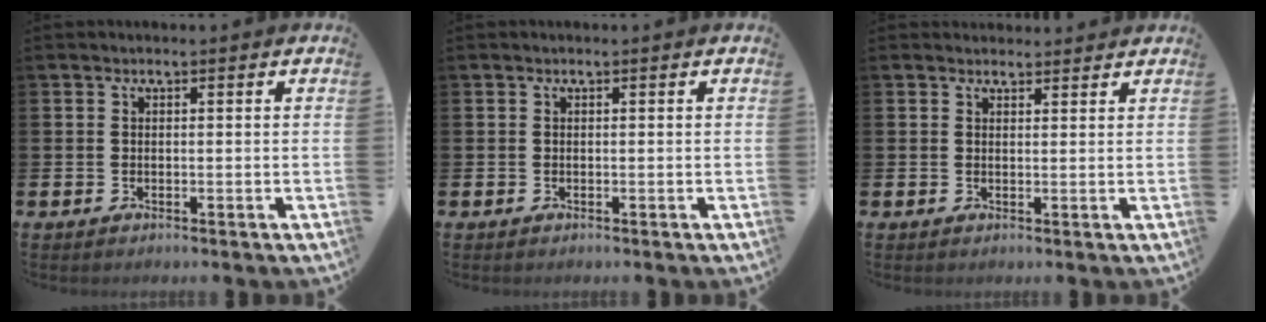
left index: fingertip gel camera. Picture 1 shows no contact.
{"total": 0.0}
{"total": 1.9, "force": [1.8, 0.5, -0.1], "torque": [0.010, -0.006, 0.031]}